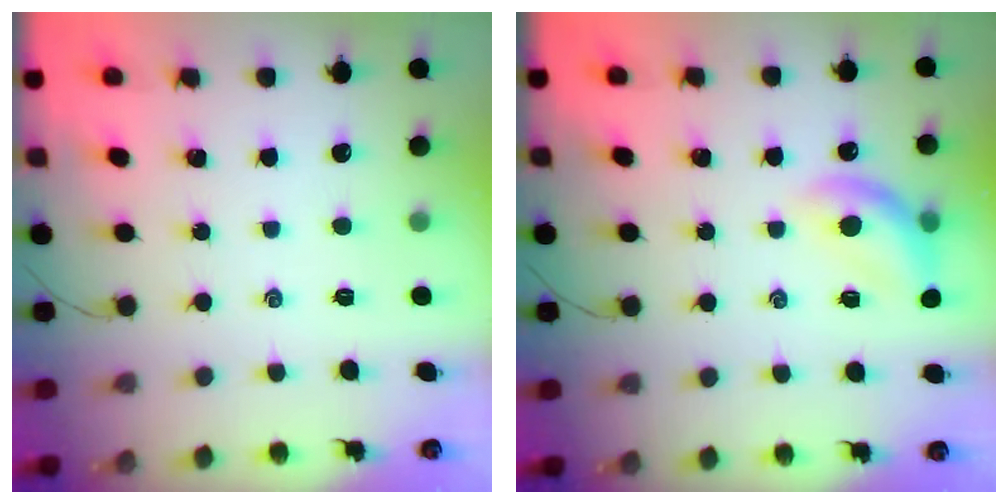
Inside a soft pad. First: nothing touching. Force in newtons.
{"total": 13.2, "press": 13.0, "slide": 2.6}